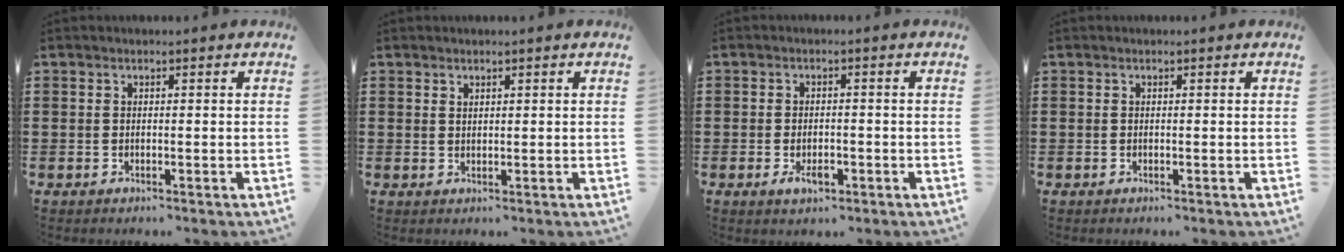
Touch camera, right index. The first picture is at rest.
{"total": 1.0, "force": [0.8, 0.5, 0.2], "torque": [-0.004, 0.002, 0.016]}
{"total": 2.7, "force": [-1.0, 1.3, 2.1], "torque": [-0.040, 0.000, -0.016]}
{"total": 0.0}